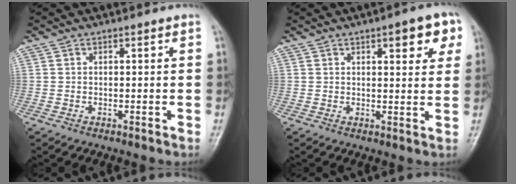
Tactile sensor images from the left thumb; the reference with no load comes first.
{"total": 7.1, "force": [3.5, 2.7, 5.6], "torque": [-0.044, -0.009, 0.037]}